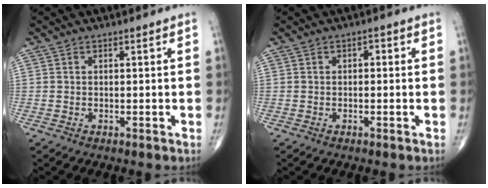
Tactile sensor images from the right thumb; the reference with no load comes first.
{"total": 1.2, "force": [0.1, 0.8, 1.0], "torque": [-0.007, 0.003, -0.003]}